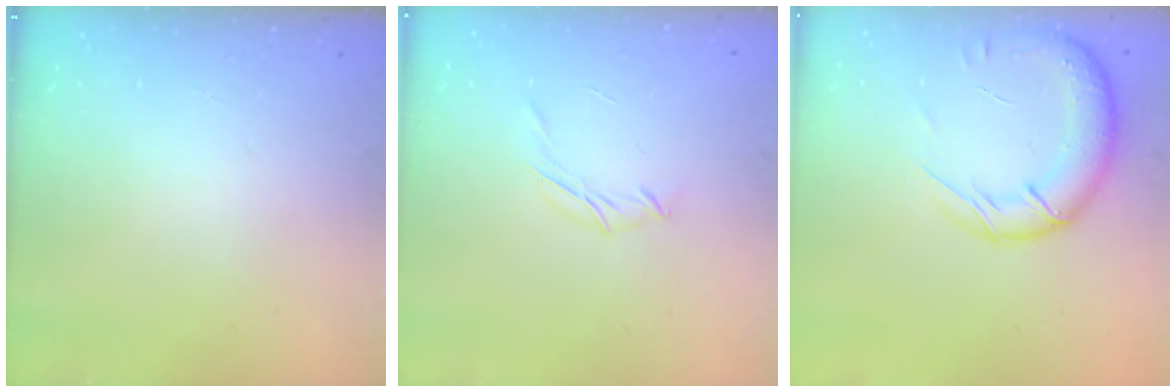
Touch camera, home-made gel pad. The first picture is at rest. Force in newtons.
{"total": 4.7, "press": 4.6, "slide": 0.9}
{"total": 18.0, "press": 17.4, "slide": 4.4}